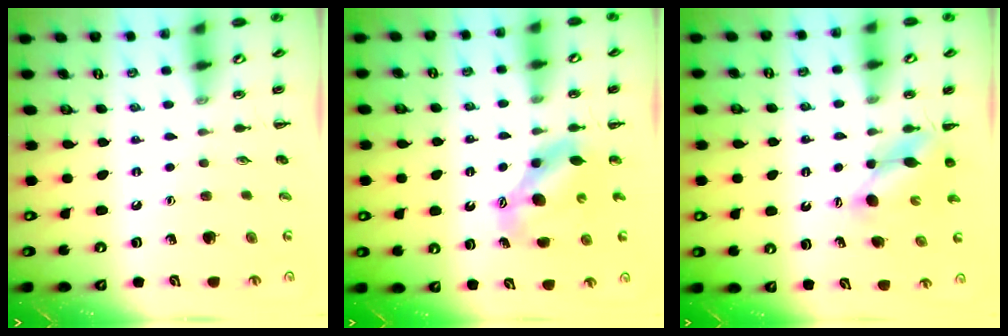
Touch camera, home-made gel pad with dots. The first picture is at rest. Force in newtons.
{"total": 7.3, "press": 7.1, "slide": 1.6}
{"total": 4.6, "press": 4.6, "slide": 0.3}